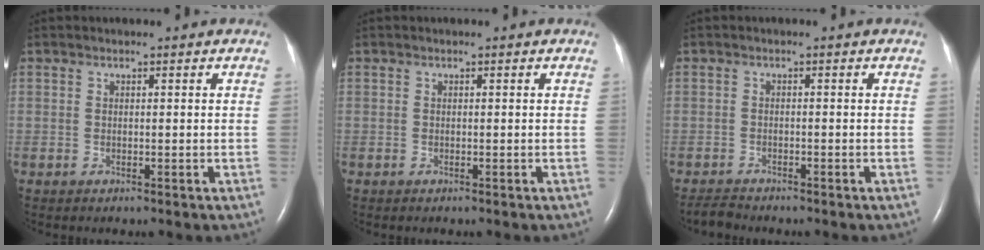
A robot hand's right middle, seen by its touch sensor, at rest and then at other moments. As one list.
[{"total": 0.0}, {"total": 1.8, "force": [-1.8, 0.0, 0.0], "torque": [-0.006, -0.011, -0.031]}]